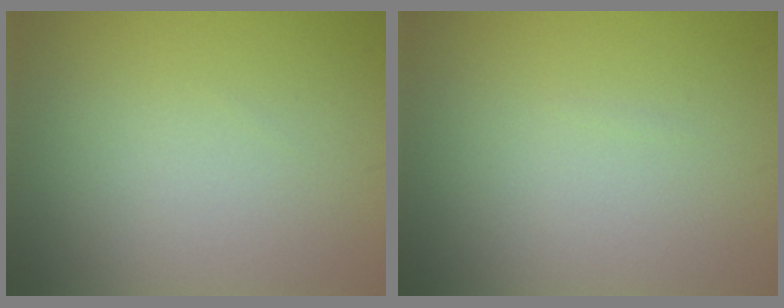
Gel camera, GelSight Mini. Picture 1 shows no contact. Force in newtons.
{"total": 0.0}